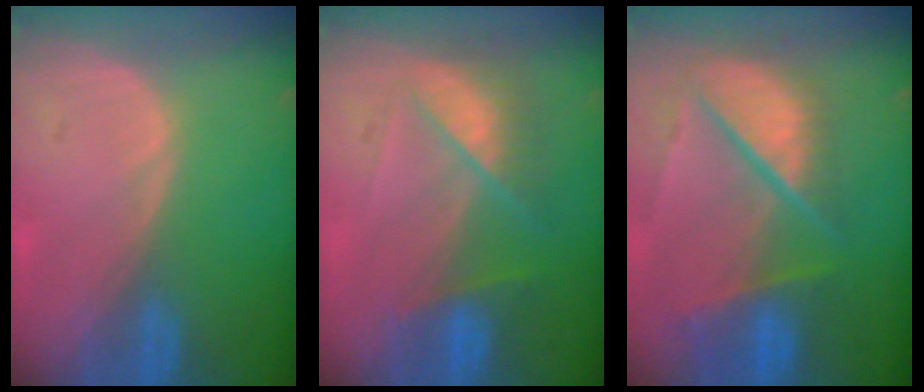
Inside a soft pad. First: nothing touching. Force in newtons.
{"total": 7.3, "press": 6.6, "slide": 3.3}
{"total": 10.6, "press": 8.9, "slide": 5.8}